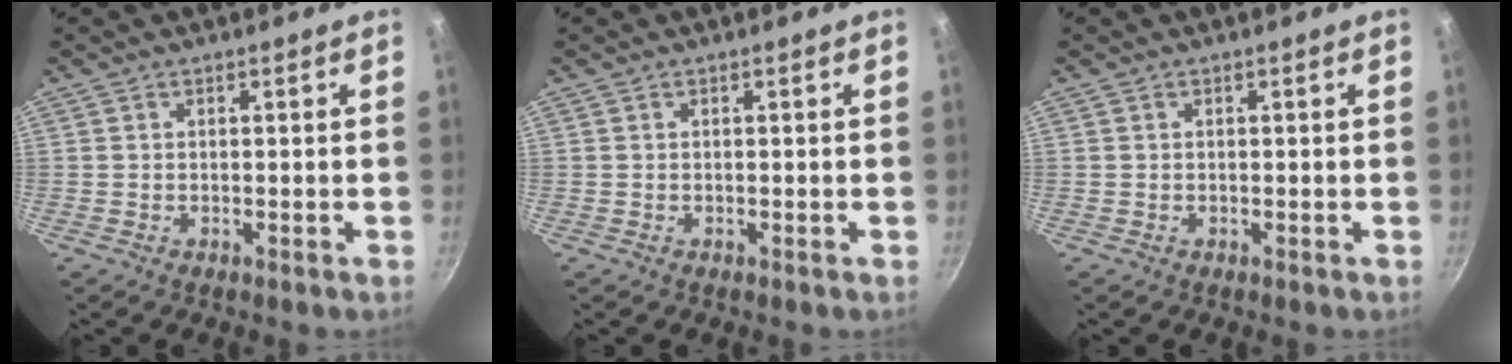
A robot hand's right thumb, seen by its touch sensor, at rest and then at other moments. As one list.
[{"total": 0.0}, {"total": 0.0}]